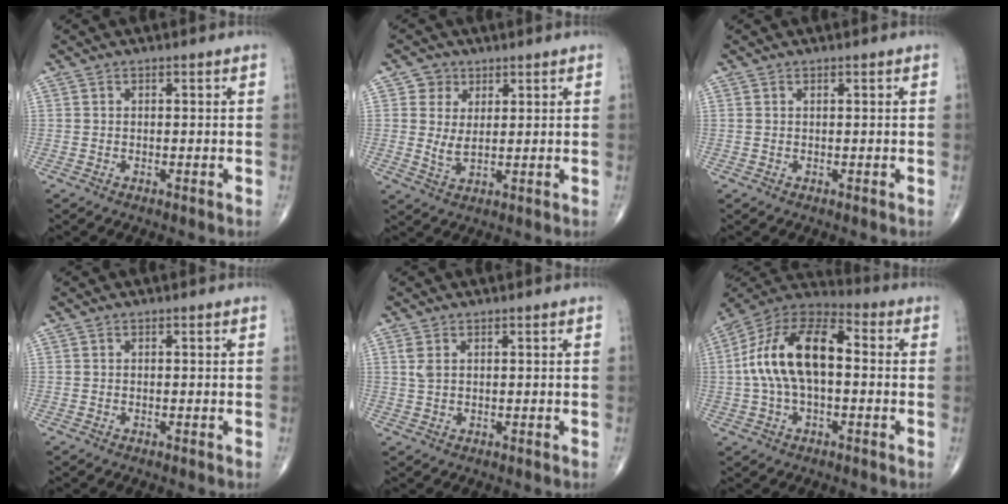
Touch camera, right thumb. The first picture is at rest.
{"total": 4.7, "force": [1.8, 3.7, 2.2], "torque": [-0.023, -0.011, 0.031]}
{"total": 0.0}
{"total": 0.0}
{"total": 2.0, "force": [0.8, 0.9, 1.5], "torque": [-0.035, 0.005, 0.024]}
{"total": 17.3, "force": [0.7, 9.0, 14.7], "torque": [-0.274, 0.042, 0.002]}